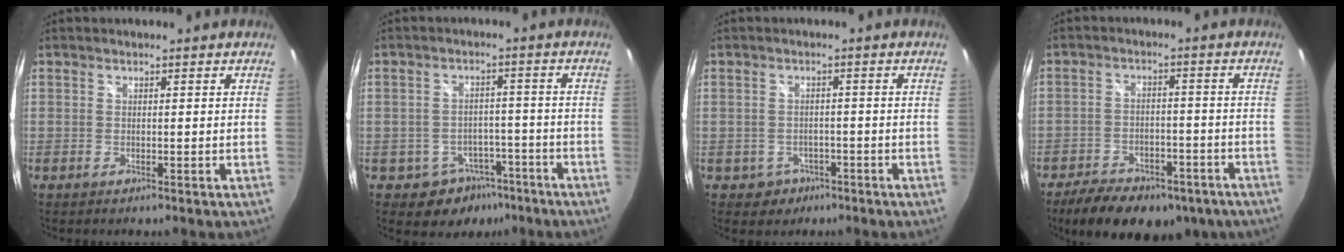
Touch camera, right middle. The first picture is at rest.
{"total": 7.7, "force": [-4.8, 5.8, 1.6], "torque": [-0.033, 0.022, -0.051]}
{"total": 3.8, "force": [-1.8, 3.4, 0.5], "torque": [-0.022, 0.006, -0.021]}
{"total": 17.1, "force": [-12.0, 8.3, 8.9], "torque": [-0.189, -0.012, -0.166]}